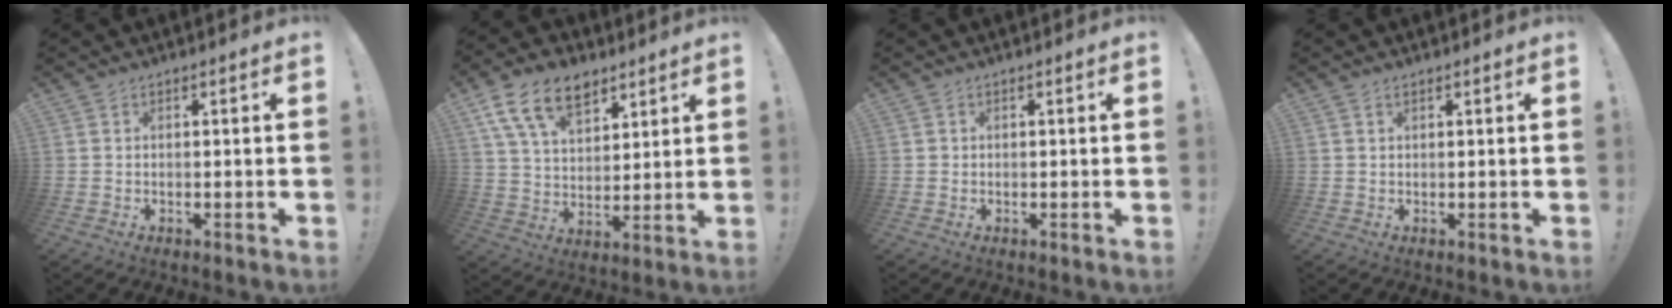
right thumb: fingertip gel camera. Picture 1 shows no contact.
{"total": 15.2, "force": [8.7, 9.0, 8.7], "torque": [-0.156, -0.033, 0.162]}
{"total": 0.6, "force": [0.2, 0.6, 0.1], "torque": [-0.003, 0.002, 0.004]}
{"total": 0.6, "force": [0.4, 0.3, 0.4], "torque": [-0.013, 0.003, 0.009]}